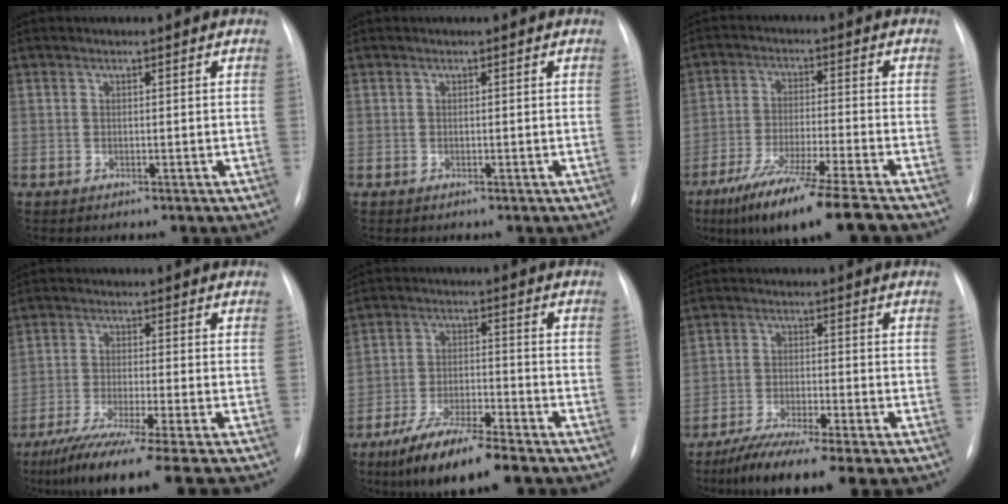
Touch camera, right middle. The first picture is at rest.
{"total": 0.0}
{"total": 13.2, "force": [-9.7, -0.8, 8.9], "torque": [-0.155, -0.046, -0.163]}
{"total": 13.0, "force": [-10.1, -1.5, 8.1], "torque": [-0.129, -0.048, -0.162]}
{"total": 11.0, "force": [-8.0, 1.6, 7.3], "torque": [-0.135, -0.024, -0.142]}
{"total": 9.4, "force": [-7.3, 0.0, 5.9], "torque": [-0.098, -0.028, -0.122]}